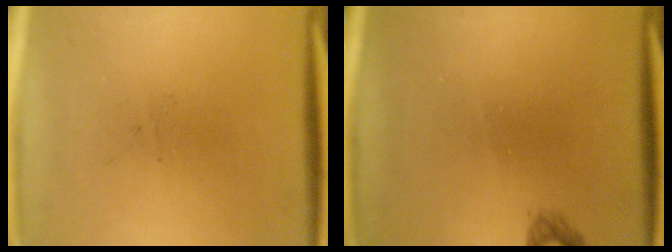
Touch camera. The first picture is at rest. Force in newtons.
{"total": 0.8}